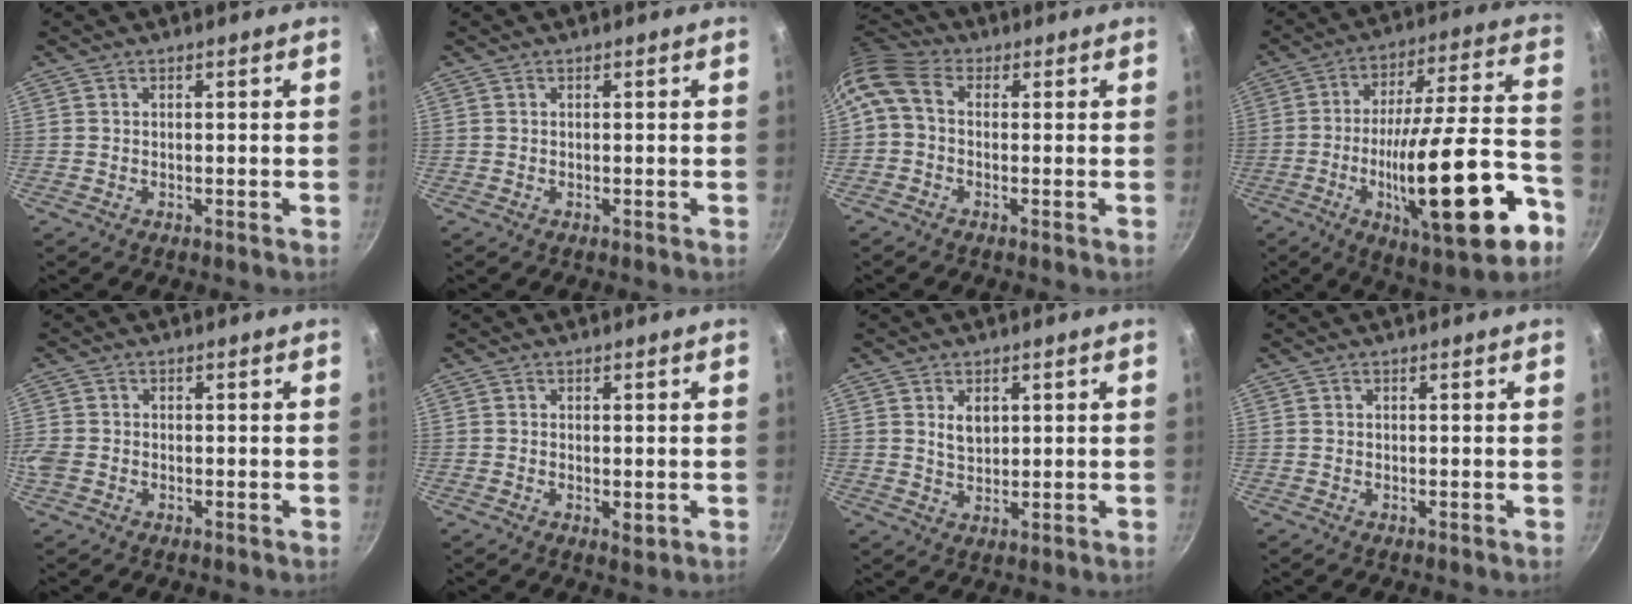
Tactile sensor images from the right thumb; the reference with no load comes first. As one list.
[{"total": 0.0}, {"total": 7.5, "force": [0.4, 5.4, 5.1], "torque": [-0.111, 0.027, -0.010]}, {"total": 26.6, "force": [-9.6, 7.5, 23.6], "torque": [-0.341, 0.034, -0.144]}, {"total": 3.5, "force": [-1.0, 2.8, 1.8], "torque": [-0.044, 0.002, -0.023]}, {"total": 1.9, "force": [-0.2, 1.0, 1.6], "torque": [-0.025, -0.006, -0.004]}, {"total": 4.0, "force": [1.4, 2.7, 2.7], "torque": [-0.038, -0.007, 0.027]}, {"total": 0.0}]